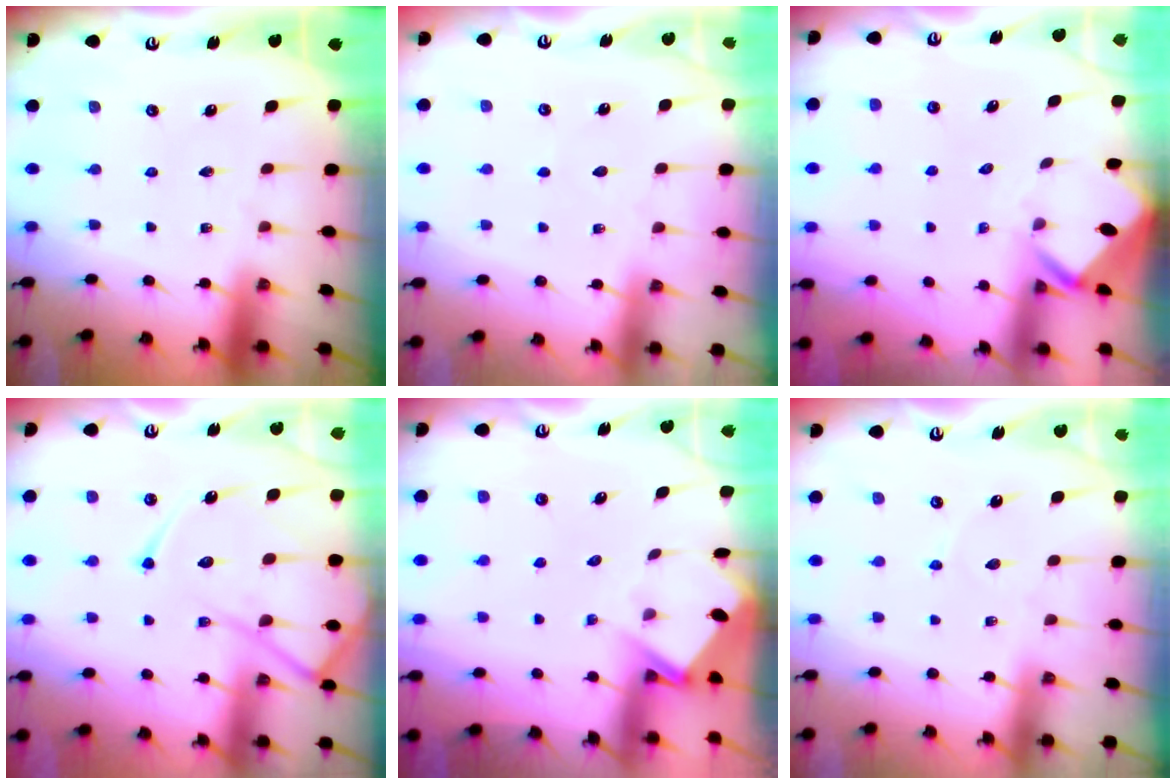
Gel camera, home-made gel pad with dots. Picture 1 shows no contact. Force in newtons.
{"total": 3.3, "press": 3.2, "slide": 0.3}
{"total": 2.5, "press": 2.5, "slide": 0.1}
{"total": 14.6, "press": 14.5, "slide": 1.5}
{"total": 4.0, "press": 4.0, "slide": 0.4}
{"total": 3.0, "press": 3.0, "slide": 0.5}